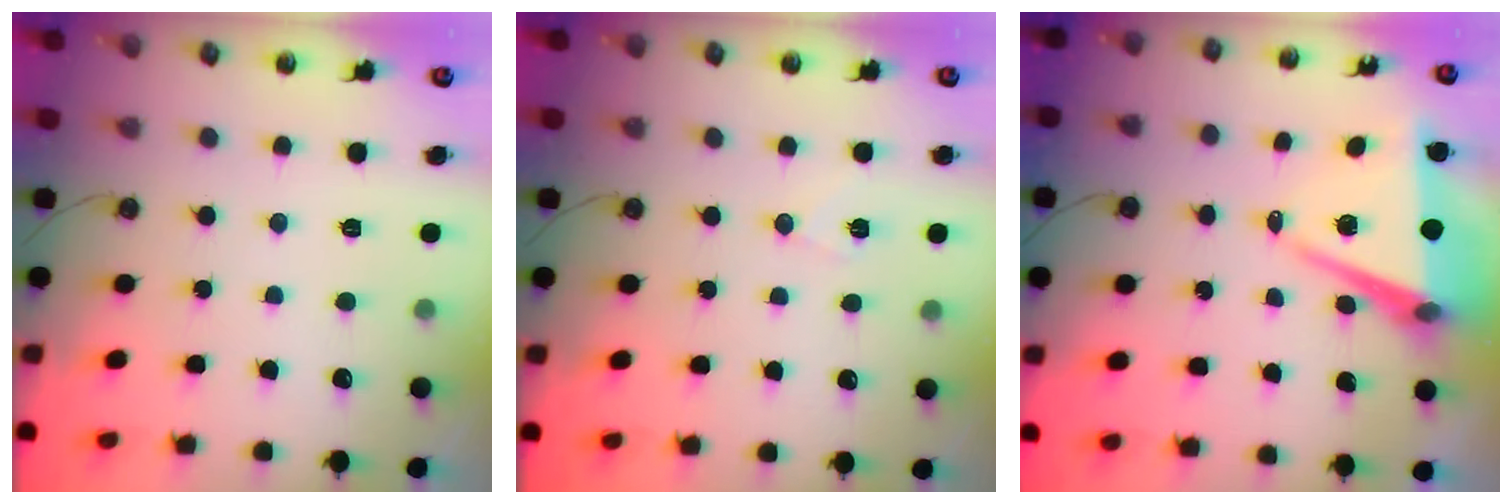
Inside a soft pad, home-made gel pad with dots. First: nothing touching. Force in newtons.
{"total": 6.1, "press": 5.3, "slide": 2.9}
{"total": 8.3, "press": 6.9, "slide": 4.5}